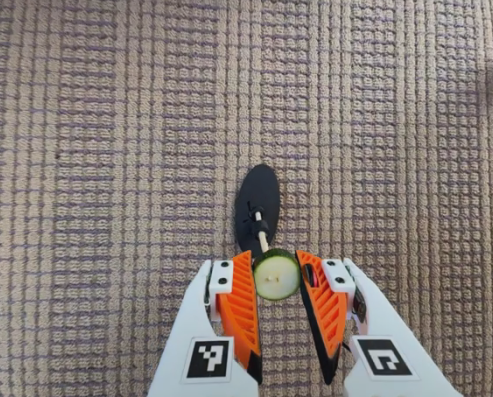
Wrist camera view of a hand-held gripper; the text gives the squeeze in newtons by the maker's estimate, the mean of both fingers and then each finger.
{"total": 8.6, "left": 8.9, "right": 8.3}